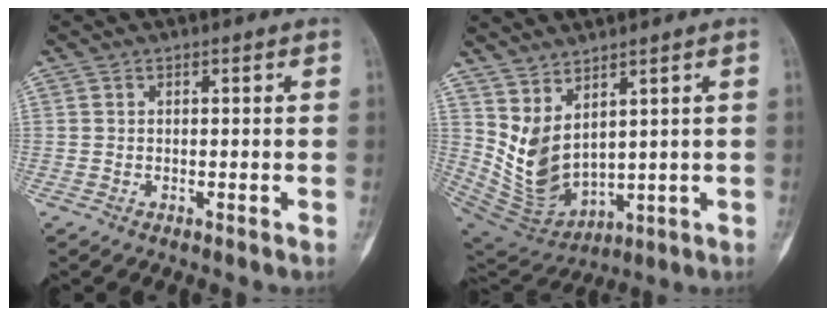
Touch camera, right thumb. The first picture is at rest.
{"total": 10.3, "force": [4.1, 5.3, 7.8], "torque": [-0.129, -0.039, 0.109]}